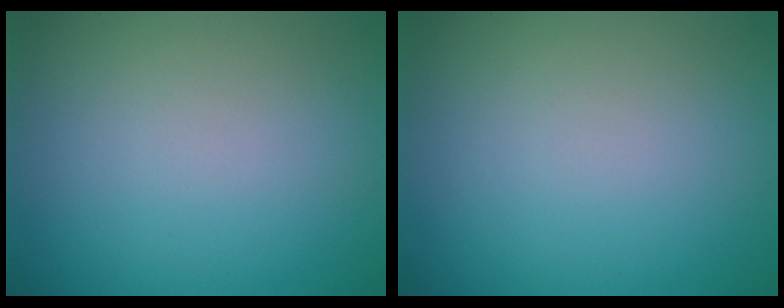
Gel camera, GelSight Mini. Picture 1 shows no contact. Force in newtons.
{"total": 0.0}